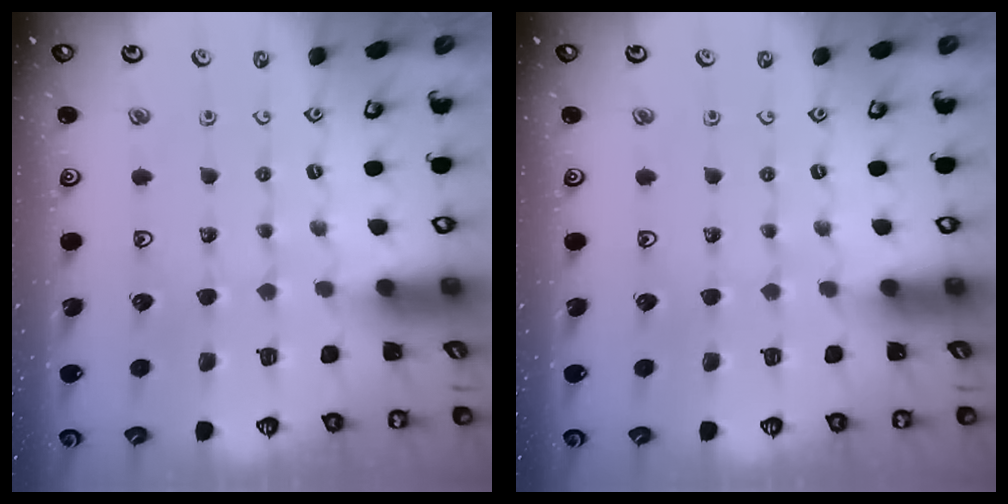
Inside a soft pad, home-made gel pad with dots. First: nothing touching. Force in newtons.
{"total": 0.0}